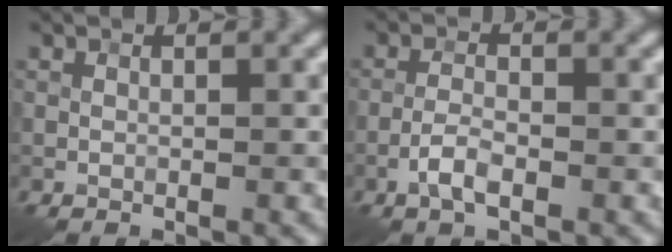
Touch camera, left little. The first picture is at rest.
{"total": 2.2, "force": [-1.1, 0.7, 1.8], "torque": [-0.037, 0.004, -0.027]}